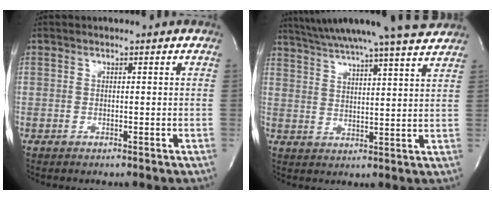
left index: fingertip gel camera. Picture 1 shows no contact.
{"total": 18.7, "force": [16.6, -0.3, 8.4], "torque": [-0.144, -0.004, 0.237]}